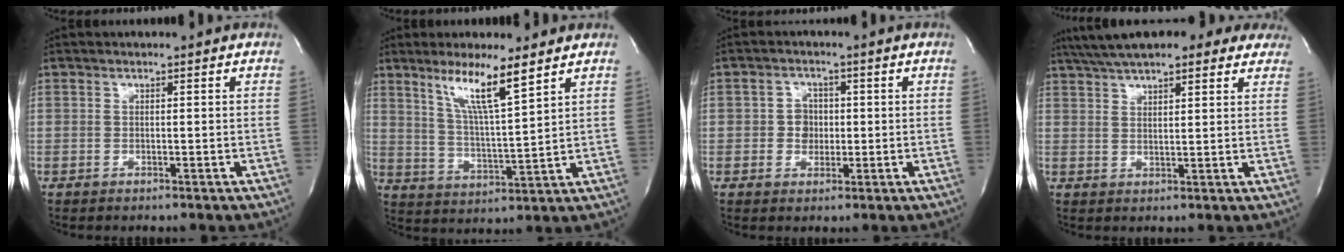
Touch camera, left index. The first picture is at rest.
{"total": 8.8, "force": [5.6, -0.3, 6.8], "torque": [-0.125, -0.011, 0.105]}
{"total": 3.1, "force": [-0.1, 2.8, 1.4], "torque": [-0.019, 0.008, 0.000]}
{"total": 19.1, "force": [15.6, 4.9, 9.9], "torque": [-0.162, 0.049, 0.209]}